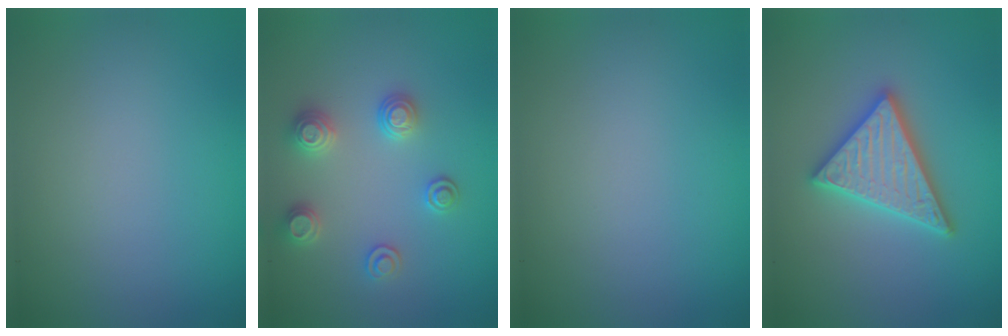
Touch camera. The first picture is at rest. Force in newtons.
{"total": 2.9, "press": 2.9, "slide": 0.2}
{"total": 0.0}
{"total": 4.8, "press": 4.8, "slide": 0.7}